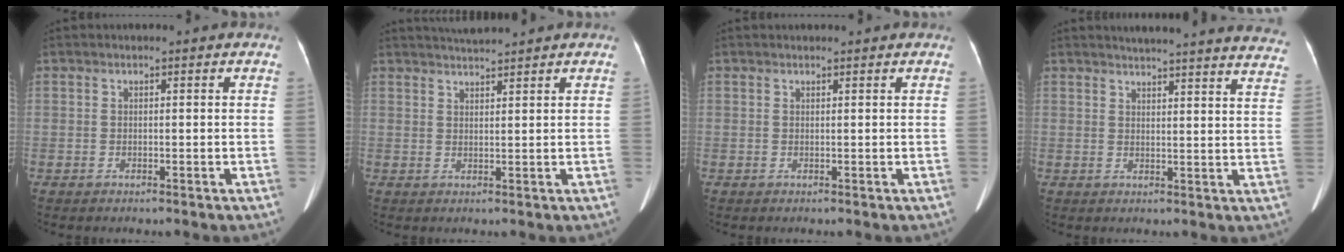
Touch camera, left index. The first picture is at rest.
{"total": 3.4, "force": [3.2, -0.7, 0.8], "torque": [-0.012, 0.016, 0.061]}
{"total": 1.6, "force": [1.5, 0.1, 0.4], "torque": [-0.009, 0.015, 0.020]}
{"total": 23.2, "force": [22.0, 1.3, 7.2], "torque": [-0.094, -0.073, 0.240]}